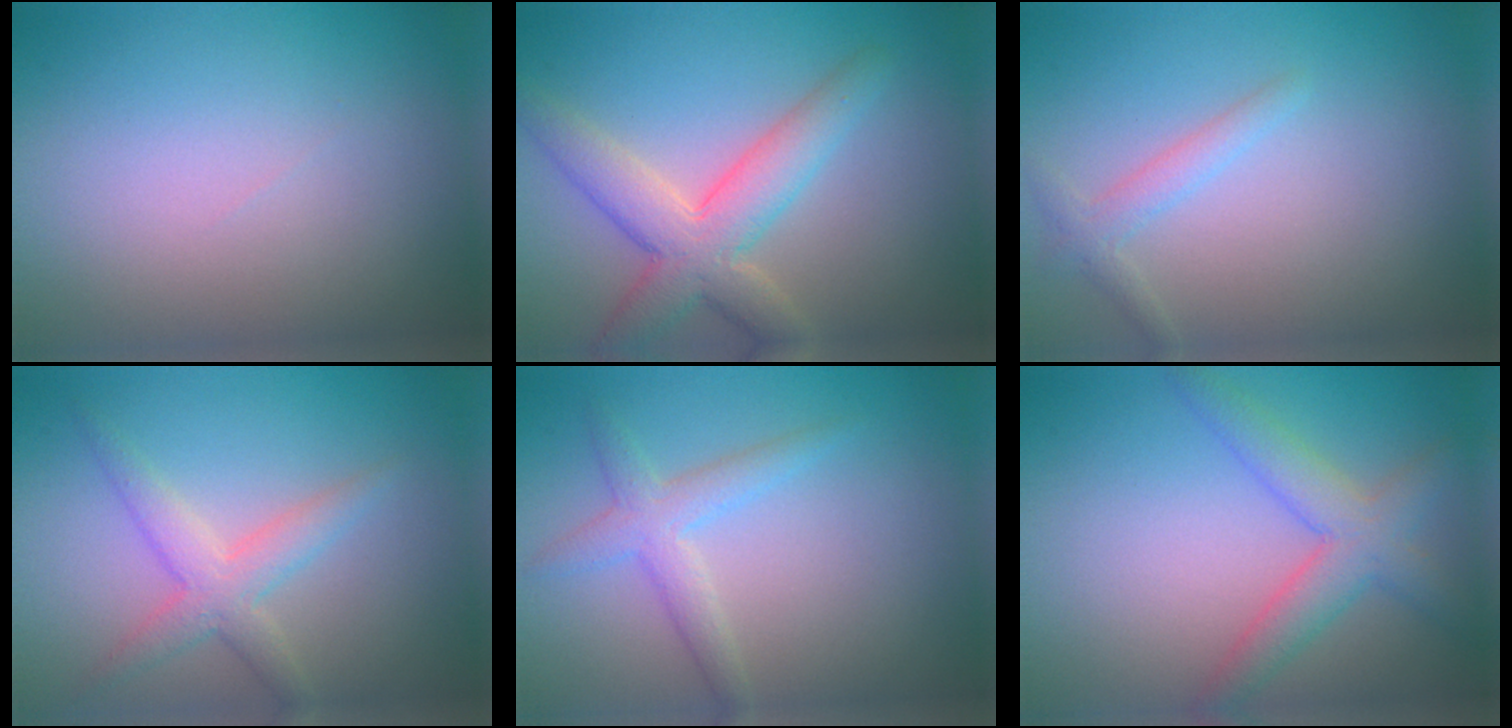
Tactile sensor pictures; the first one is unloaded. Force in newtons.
{"total": 5.8, "press": 5.7, "slide": 0.6}
{"total": 1.6, "press": 1.6, "slide": 0.1}
{"total": 3.3, "press": 3.3, "slide": 0.1}
{"total": 2.6, "press": 2.6, "slide": 0.0}
{"total": 4.2, "press": 4.2, "slide": 0.2}